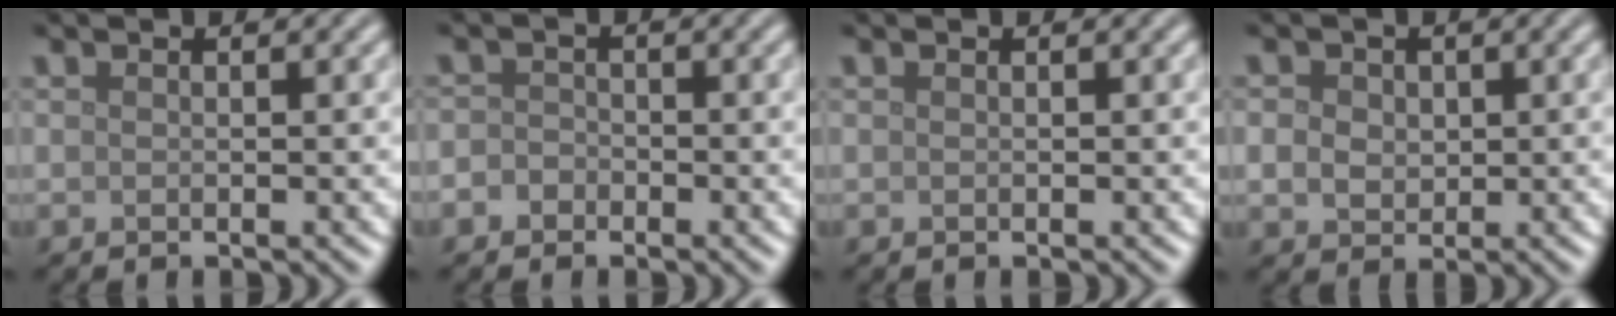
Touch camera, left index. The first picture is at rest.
{"total": 1.6, "force": [-0.7, 1.4, 0.4], "torque": [0.013, 0.004, -0.019]}
{"total": 0.0}
{"total": 2.9, "force": [0.6, 2.4, 1.4], "torque": [-0.026, 0.009, 0.004]}